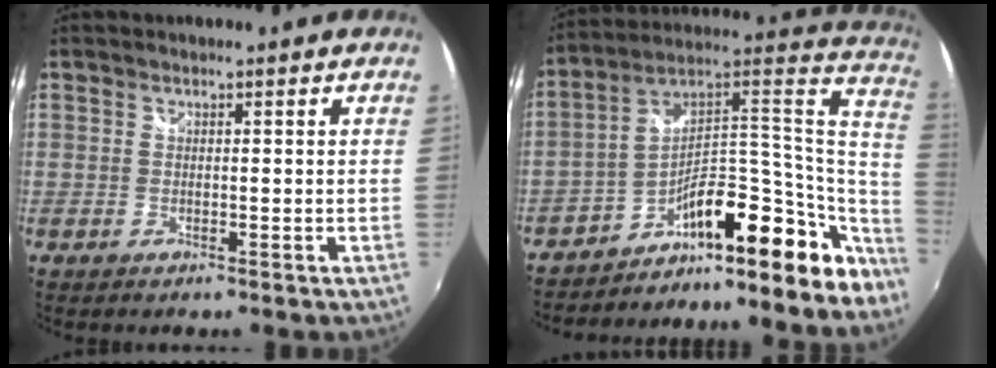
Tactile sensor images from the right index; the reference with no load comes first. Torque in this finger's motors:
{"motor_torque": [0.69, -0.69, 0.64, 0.06]}